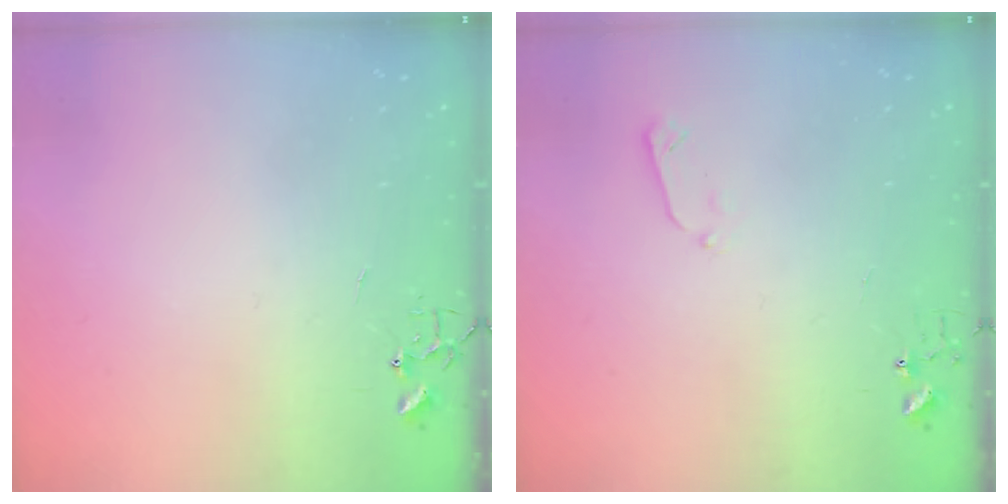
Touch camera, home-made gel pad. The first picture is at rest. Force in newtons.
{"total": 3.3, "press": 3.2, "slide": 0.6}